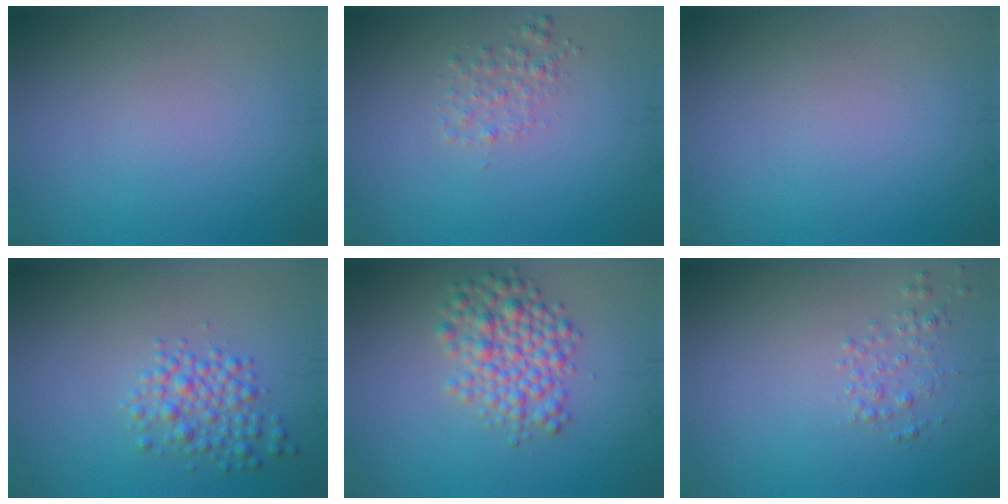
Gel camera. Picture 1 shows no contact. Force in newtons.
{"total": 1.5, "press": 1.5, "slide": 0.1}
{"total": 0.0}
{"total": 3.0, "press": 3.0, "slide": 0.1}
{"total": 4.4, "press": 4.3, "slide": 0.2}
{"total": 1.4, "press": 1.4, "slide": 0.0}